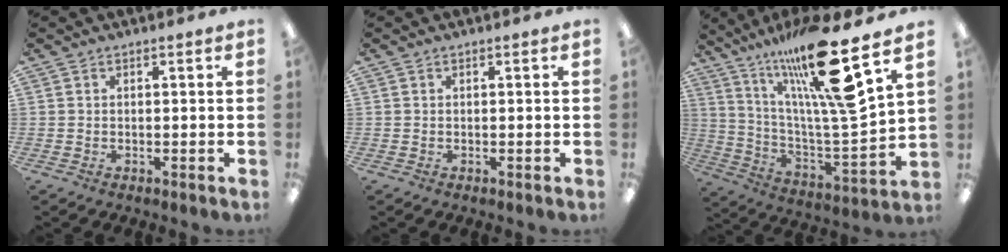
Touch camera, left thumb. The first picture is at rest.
{"total": 0.0}
{"total": 25.0, "force": [17.6, 3.4, 17.4], "torque": [-0.304, -0.096, 0.275]}